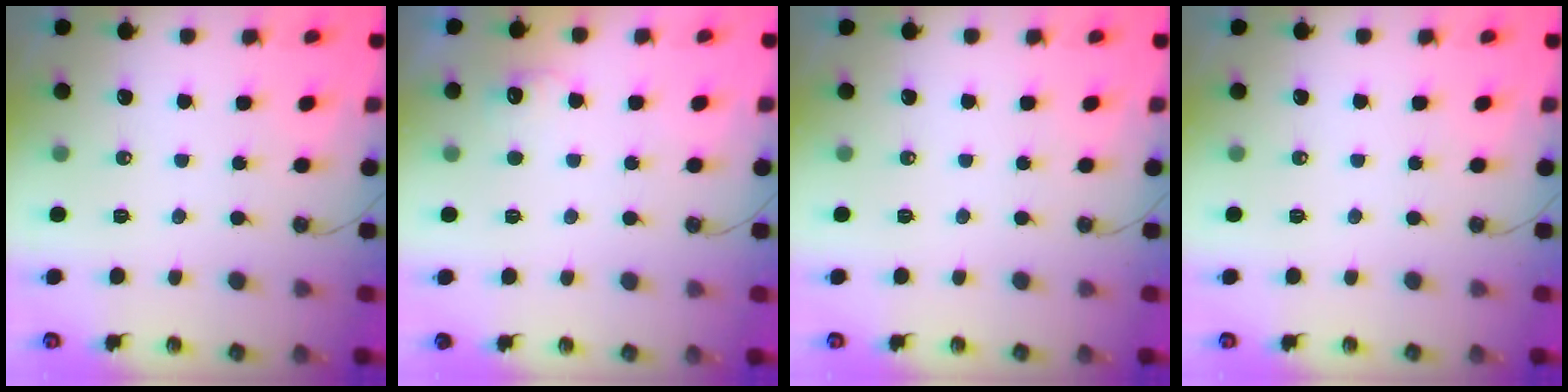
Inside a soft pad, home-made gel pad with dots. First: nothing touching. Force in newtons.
{"total": 6.6, "press": 6.5, "slide": 1.3}
{"total": 0.0}
{"total": 0.0}